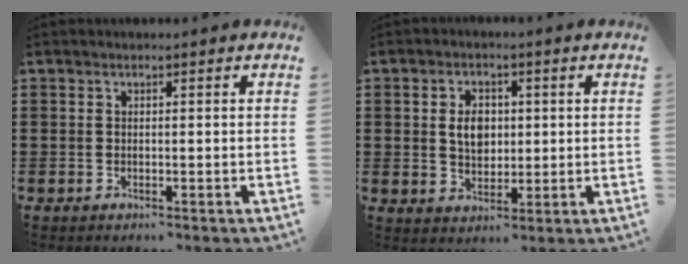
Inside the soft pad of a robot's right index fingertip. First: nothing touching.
{"total": 4.7, "force": [0.6, 3.3, 3.3], "torque": [-0.066, 0.011, 0.006]}